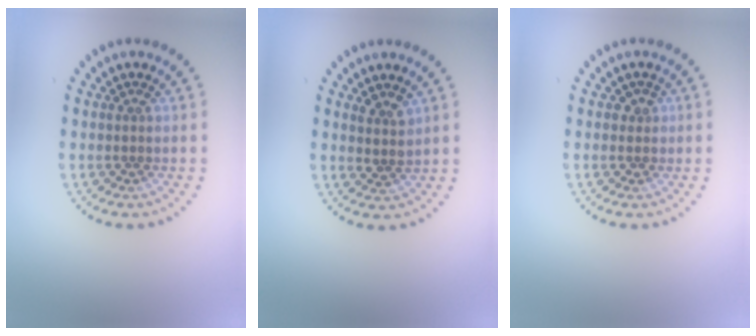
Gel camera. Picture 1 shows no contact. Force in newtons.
{"total": 1.6, "press": 1.3, "slide": 1.0}
{"total": 0.9, "press": 0.8, "slide": 0.5}